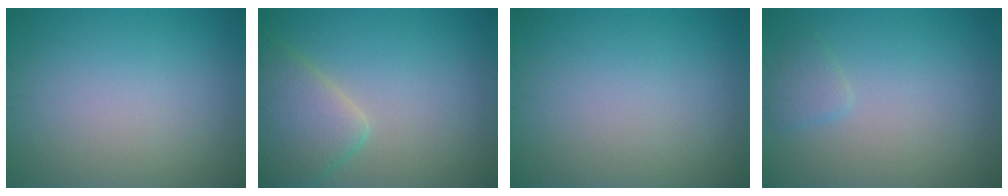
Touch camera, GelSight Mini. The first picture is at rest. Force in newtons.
{"total": 5.1, "press": 5.0, "slide": 0.4}
{"total": 0.0}
{"total": 1.2, "press": 1.2, "slide": 0.1}